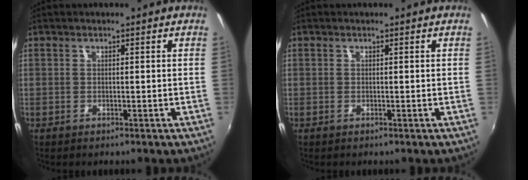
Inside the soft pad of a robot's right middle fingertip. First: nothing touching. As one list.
[{"total": 0.0}]